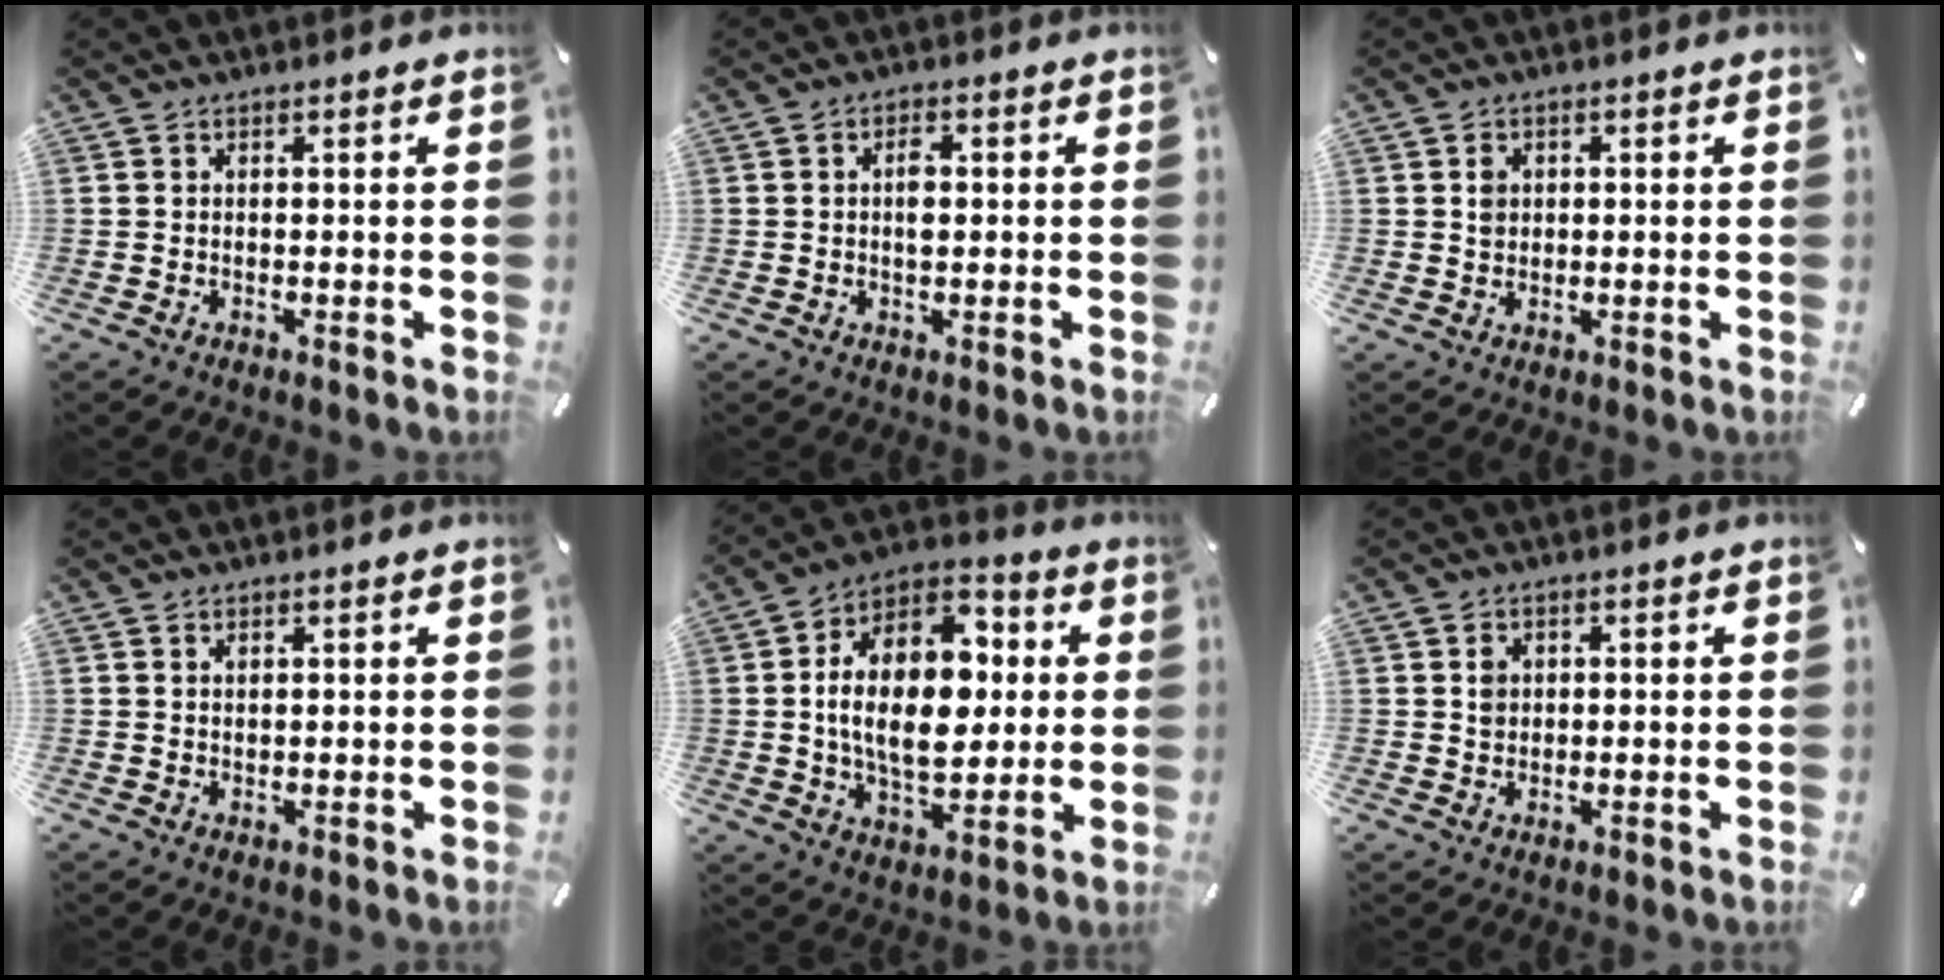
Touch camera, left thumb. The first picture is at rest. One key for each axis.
{"total": 3.2, "fx": 0.3, "fy": 1.8, "fz": 2.6, "tx": -0.037, "ty": -0.001, "tz": 0.000}
{"total": 2.3, "fx": 0.4, "fy": 2.1, "fz": 0.9, "tx": -0.013, "ty": 0.005, "tz": 0.002}
{"total": 1.0, "fx": 0.8, "fy": 0.6, "fz": 0.2, "tx": -0.003, "ty": 0.001, "tz": 0.015}
{"total": 19.8, "fx": 1.5, "fy": 12.8, "fz": 15.0, "tx": -0.270, "ty": -0.001, "tz": 0.023}
{"total": 2.7, "fx": 0.5, "fy": 2.4, "fz": 0.9, "tx": -0.006, "ty": 0.000, "tz": 0.003}